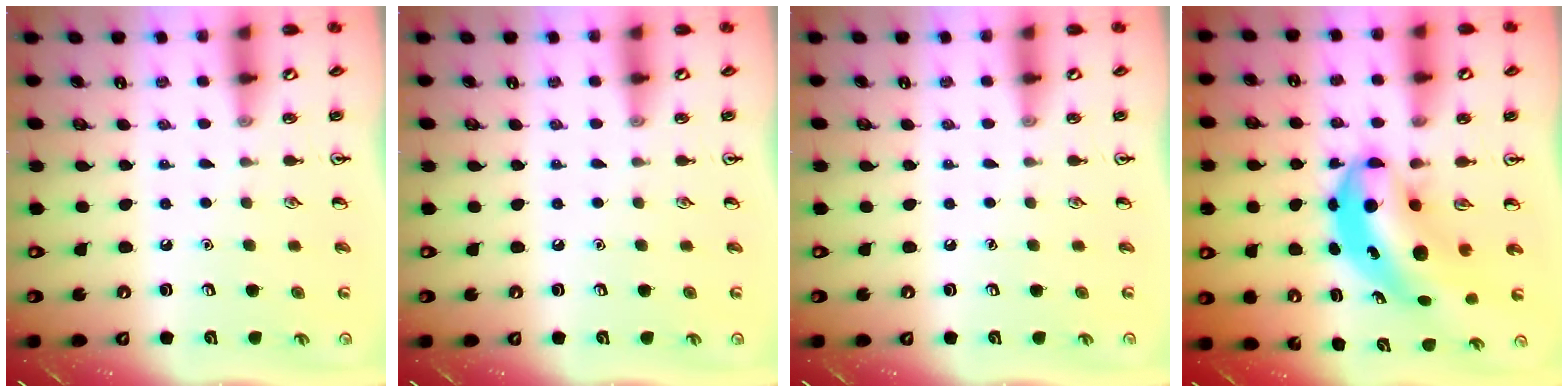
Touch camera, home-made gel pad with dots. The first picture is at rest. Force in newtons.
{"total": 0.0}
{"total": 0.0}
{"total": 8.2, "press": 7.9, "slide": 2.3}